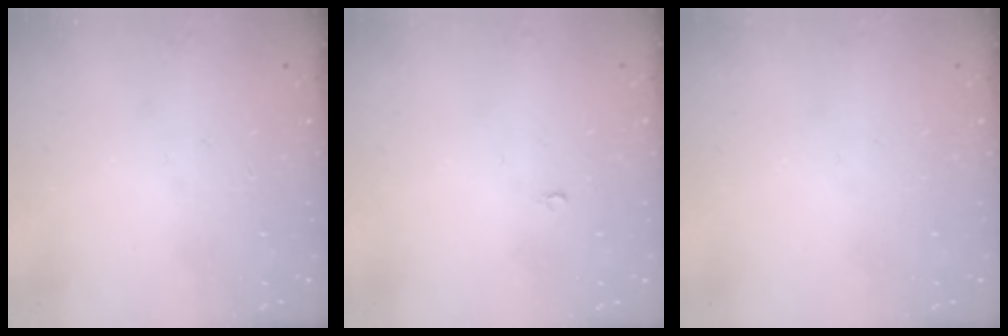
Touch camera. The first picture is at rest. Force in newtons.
{"total": 2.1, "press": 2.1, "slide": 0.2}
{"total": 0.0}